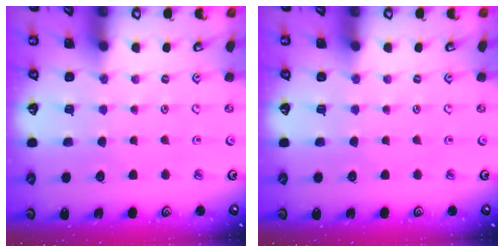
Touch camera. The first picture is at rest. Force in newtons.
{"total": 0.0}